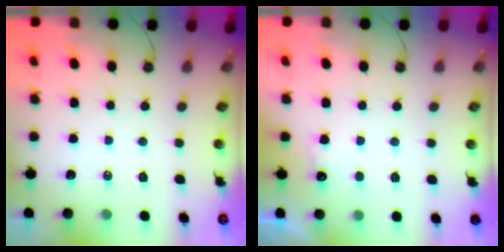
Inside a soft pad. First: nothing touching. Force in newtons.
{"total": 6.5, "press": 6.3, "slide": 1.2}